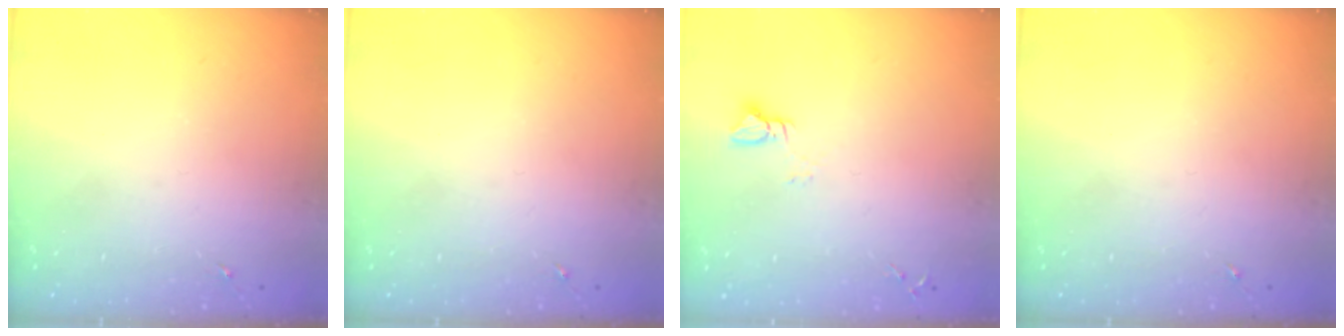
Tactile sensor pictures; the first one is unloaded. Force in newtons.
{"total": 0.0}
{"total": 3.0, "press": 3.0, "slide": 0.3}
{"total": 0.0}